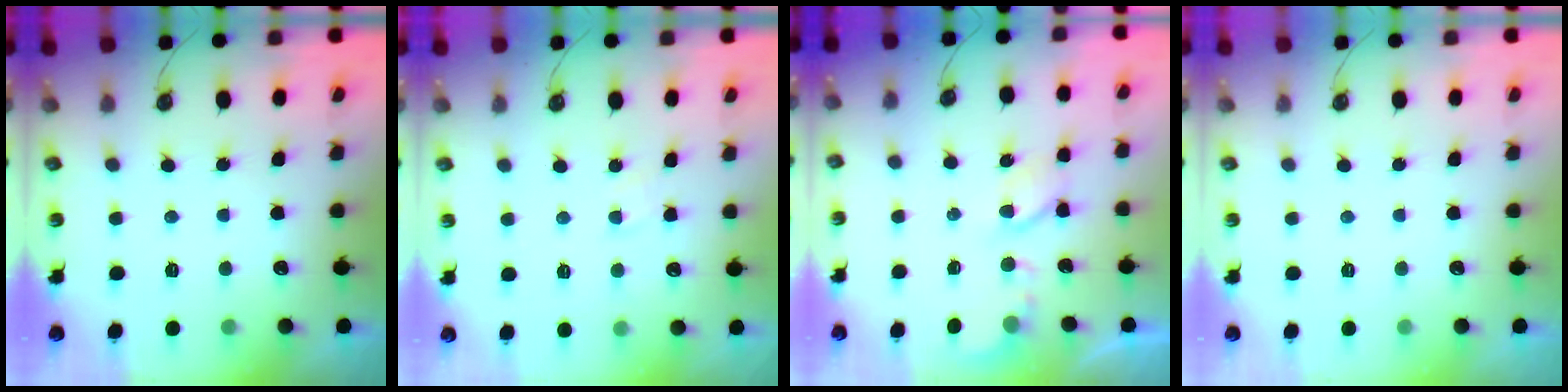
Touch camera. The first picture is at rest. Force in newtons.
{"total": 2.8, "press": 2.8, "slide": 0.3}
{"total": 3.5, "press": 3.4, "slide": 0.5}
{"total": 0.0}